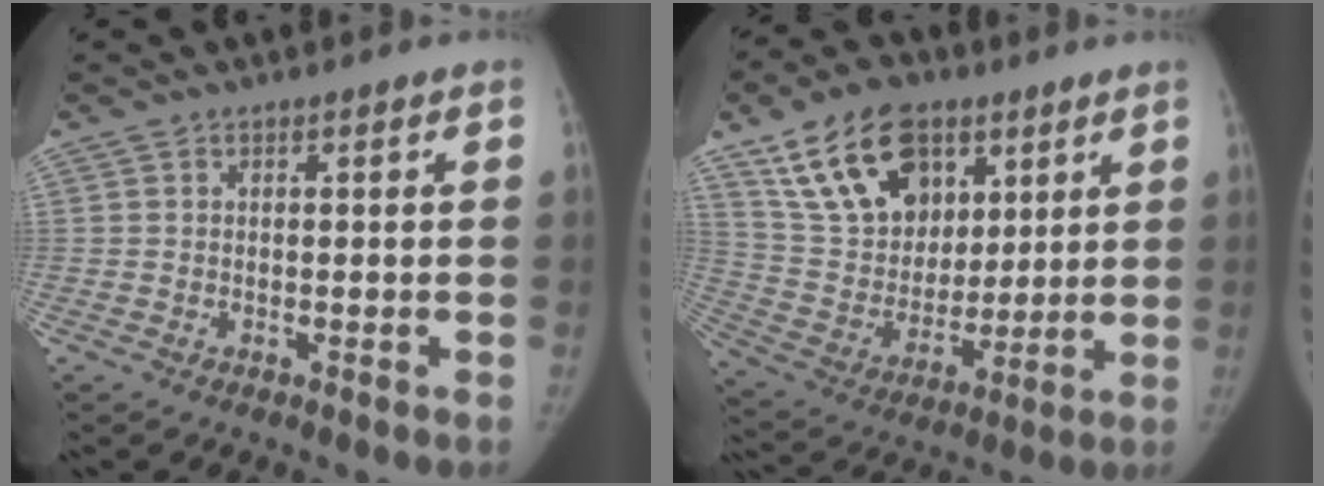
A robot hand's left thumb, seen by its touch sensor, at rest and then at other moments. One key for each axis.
{"total": 20.2, "fx": 10.8, "fy": 13.1, "fz": 10.8, "tx": -0.156, "ty": -0.034, "tz": 0.200}